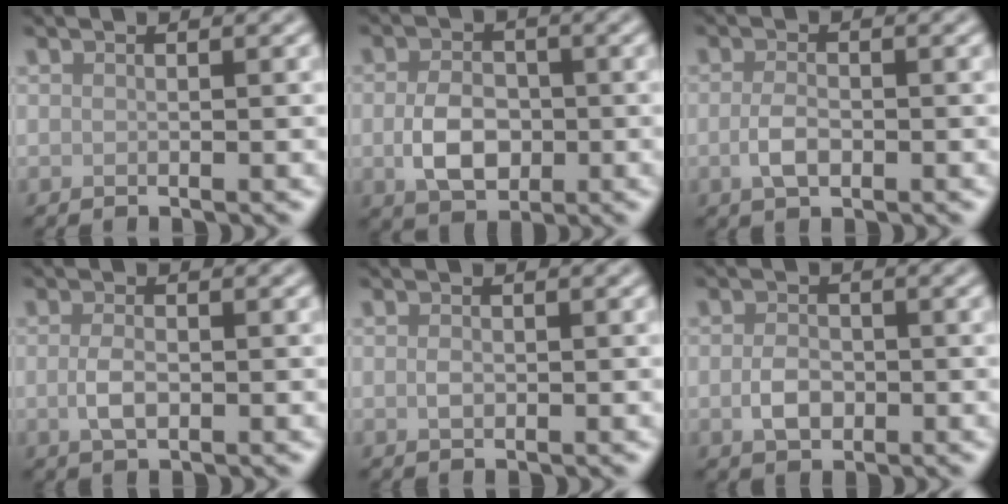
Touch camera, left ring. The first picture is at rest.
{"total": 4.3, "force": [-0.7, 3.0, 3.0], "torque": [-0.059, -0.002, -0.016]}
{"total": 2.1, "force": [-0.6, 1.2, 1.7], "torque": [-0.037, 0.000, -0.013]}
{"total": 2.0, "force": [-0.3, 1.1, 1.7], "torque": [-0.039, -0.001, -0.006]}
{"total": 1.0, "force": [0.0, 0.6, 0.7], "torque": [-0.015, -0.001, -0.002]}
{"total": 2.4, "force": [-0.6, 1.7, 1.6], "torque": [-0.033, -0.001, -0.014]}